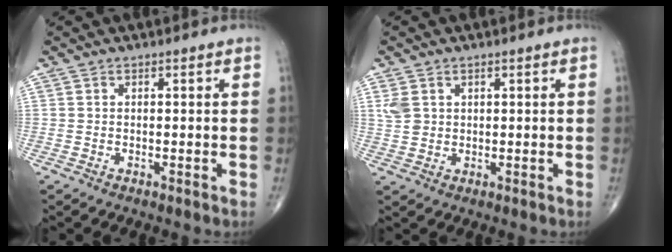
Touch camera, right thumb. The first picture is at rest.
{"total": 3.5, "force": [1.2, 2.7, 1.9], "torque": [-0.032, -0.003, 0.032]}